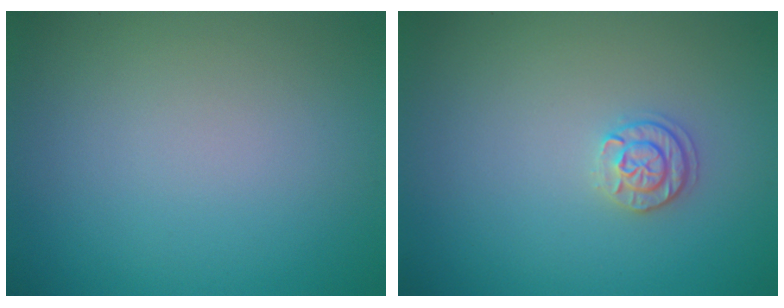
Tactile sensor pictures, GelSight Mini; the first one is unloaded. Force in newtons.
{"total": 1.8, "press": 1.7, "slide": 0.4}